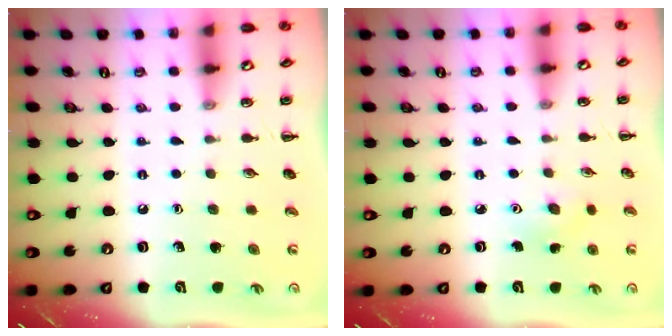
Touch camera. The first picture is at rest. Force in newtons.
{"total": 3.8, "press": 3.7, "slide": 1.0}